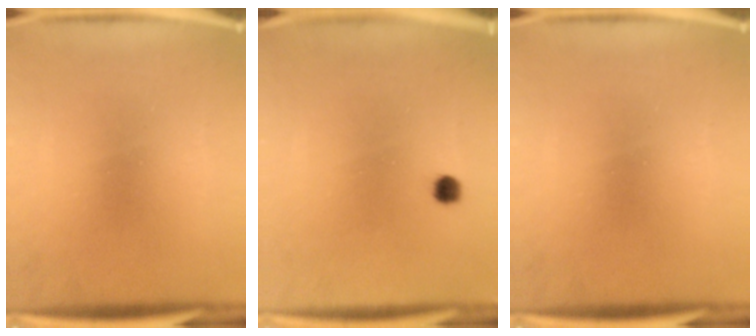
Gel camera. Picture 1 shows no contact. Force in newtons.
{"total": 1.8}
{"total": 0.0}